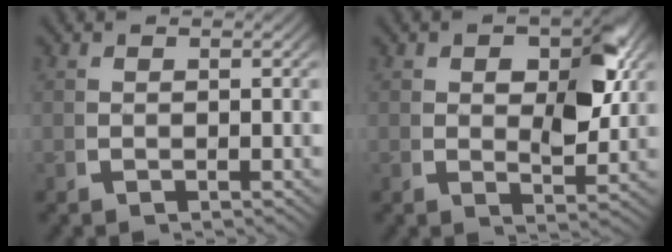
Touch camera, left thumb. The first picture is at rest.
{"total": 5.6, "force": [1.5, 2.6, 4.7], "torque": [-0.056, -0.001, 0.024]}